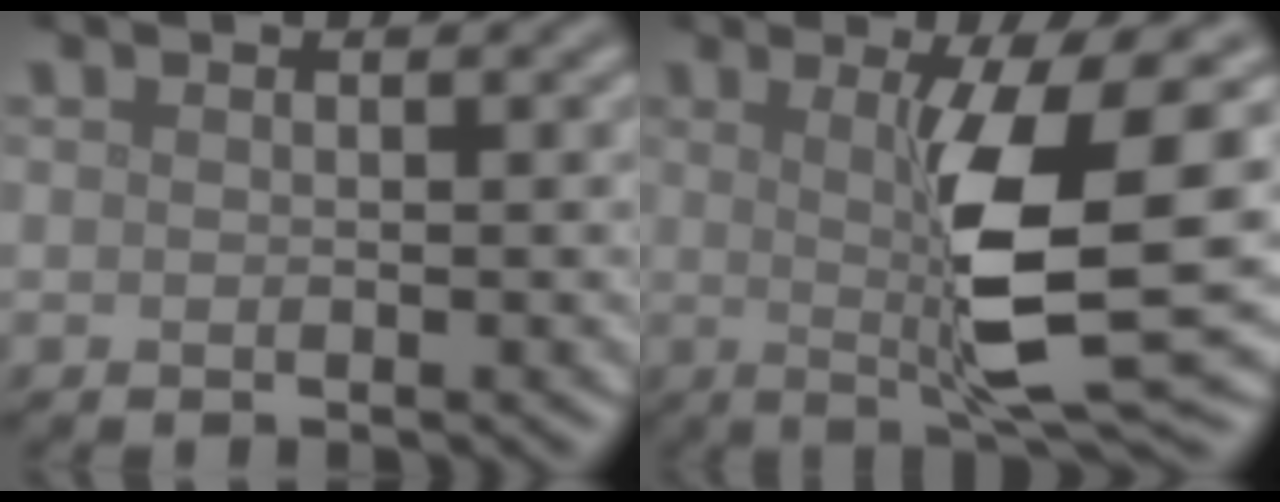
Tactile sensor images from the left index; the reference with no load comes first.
{"total": 8.8, "force": [0.5, 1.4, 8.7], "torque": [-0.132, -0.008, 0.014]}